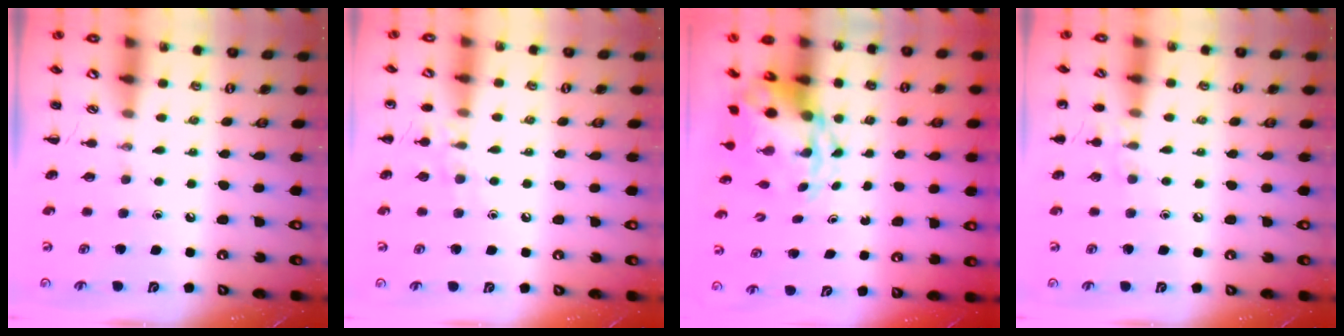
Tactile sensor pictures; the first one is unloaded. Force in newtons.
{"total": 7.7, "press": 7.5, "slide": 1.9}
{"total": 4.6, "press": 4.5, "slide": 1.1}
{"total": 6.6, "press": 6.3, "slide": 1.9}